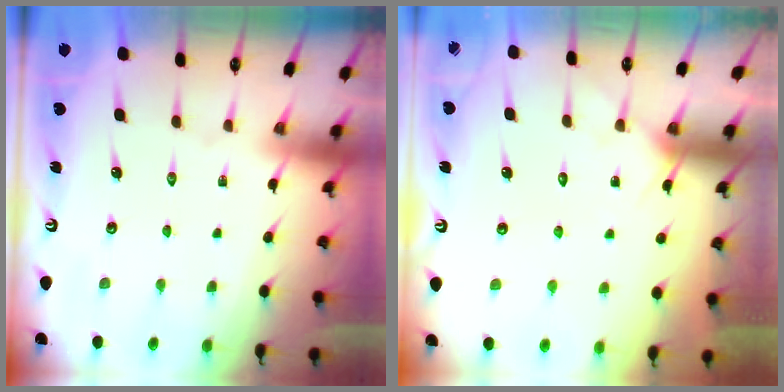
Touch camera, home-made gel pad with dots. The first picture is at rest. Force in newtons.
{"total": 4.9, "press": 4.9, "slide": 0.5}